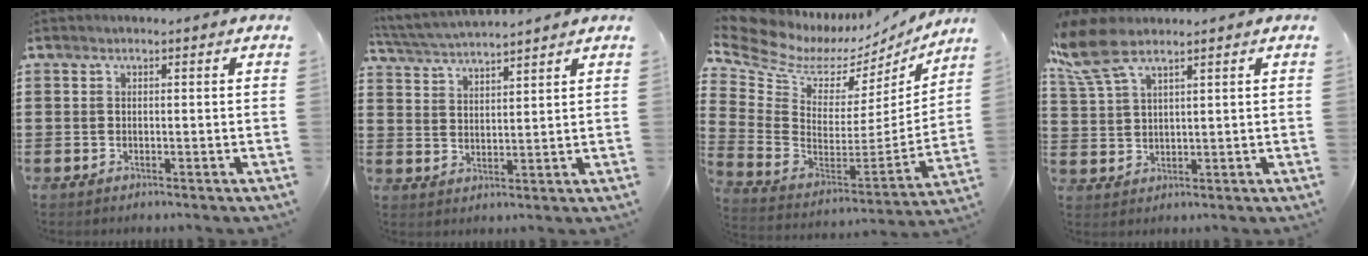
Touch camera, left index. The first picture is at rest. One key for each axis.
{"total": 4.1, "fx": 4.0, "fy": -0.5, "fz": 0.8, "tx": -0.030, "ty": -0.019, "tz": 0.070}
{"total": 7.1, "fx": 4.6, "fy": 4.6, "fz": 2.8, "tx": -0.101, "ty": -0.043, "tz": 0.076}
{"total": 6.7, "fx": 4.6, "fy": 2.0, "fz": 4.4, "tx": -0.122, "ty": -0.012, "tz": 0.079}